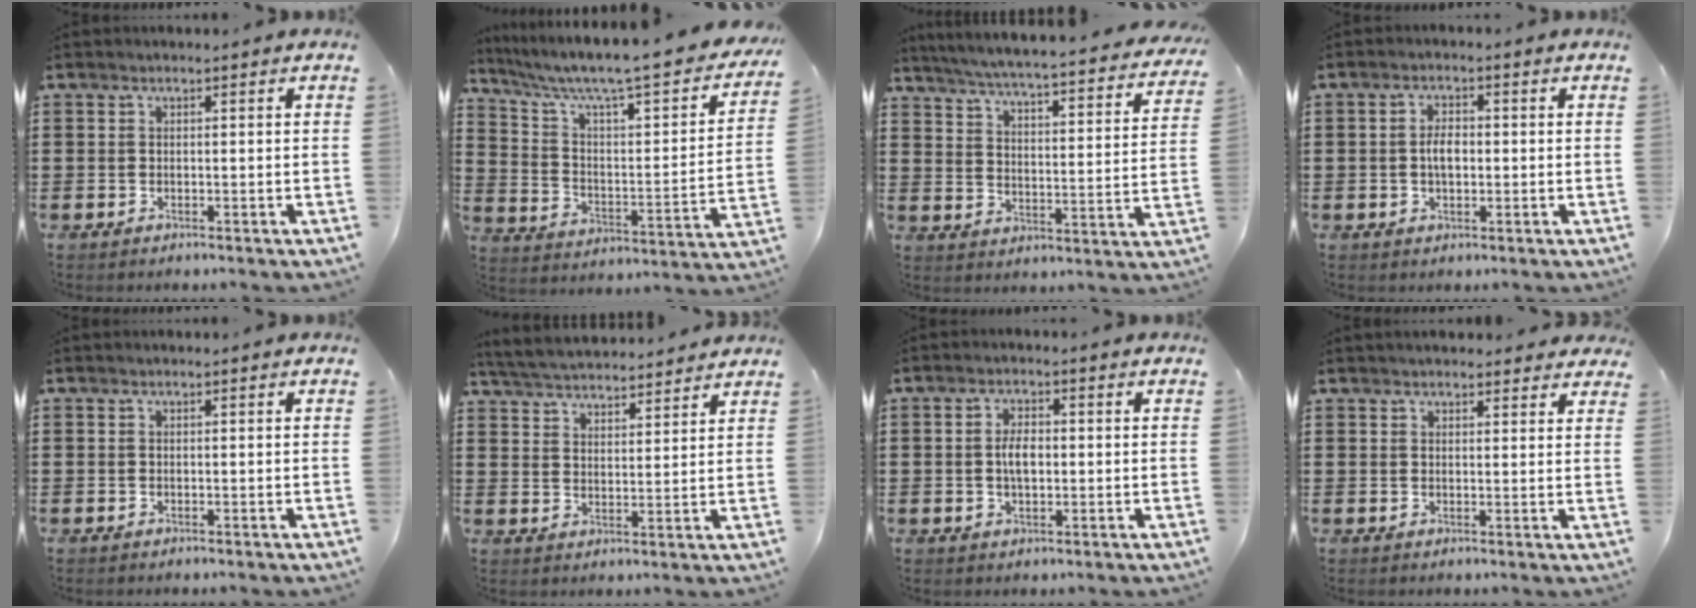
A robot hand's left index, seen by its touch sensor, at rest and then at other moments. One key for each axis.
{"total": 6.9, "fx": 5.3, "fy": 0.8, "fz": 4.2, "tx": -0.107, "ty": -0.049, "tz": 0.082}
{"total": 4.6, "fx": 4.2, "fy": -0.4, "fz": 1.7, "tx": -0.056, "ty": -0.040, "tz": 0.064}
{"total": 3.0, "fx": -0.1, "fy": 1.5, "fz": 2.6, "tx": -0.052, "ty": 0.005, "tz": -0.003}
{"total": 0.0}
{"total": 4.6, "fx": 4.6, "fy": 0.2, "fz": 0.5, "tx": -0.031, "ty": -0.024, "tz": 0.080}
{"total": 3.6, "fx": 0.0, "fy": 1.7, "fz": 3.2, "tx": -0.063, "ty": 0.004, "tz": -0.001}
{"total": 2.3, "fx": 2.2, "fy": 0.6, "fz": 0.4, "tx": -0.013, "ty": 0.001, "tz": 0.042}